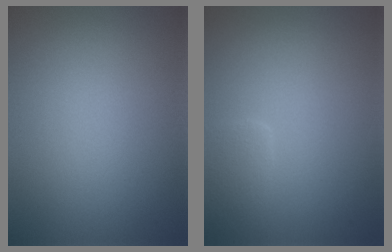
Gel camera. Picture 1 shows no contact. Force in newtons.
{"total": 2.1, "press": 2.1, "slide": 0.1}